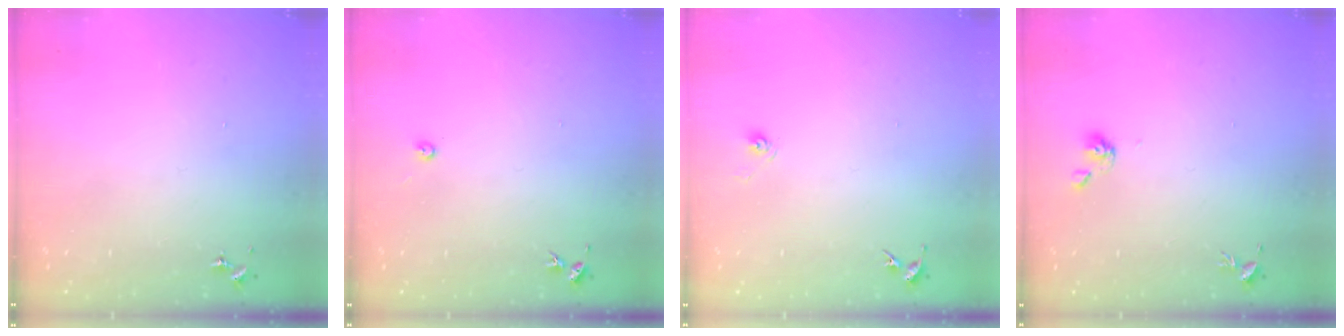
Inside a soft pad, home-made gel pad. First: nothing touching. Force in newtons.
{"total": 3.0, "press": 3.0, "slide": 0.4}
{"total": 3.2, "press": 2.6, "slide": 1.8}
{"total": 4.7, "press": 4.5, "slide": 1.3}